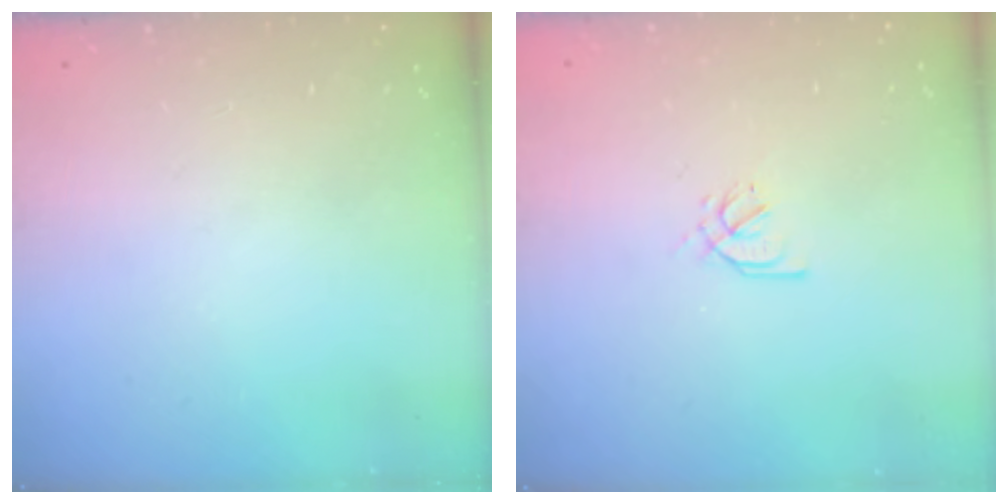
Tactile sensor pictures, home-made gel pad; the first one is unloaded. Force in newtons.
{"total": 2.6, "press": 2.5, "slide": 0.7}